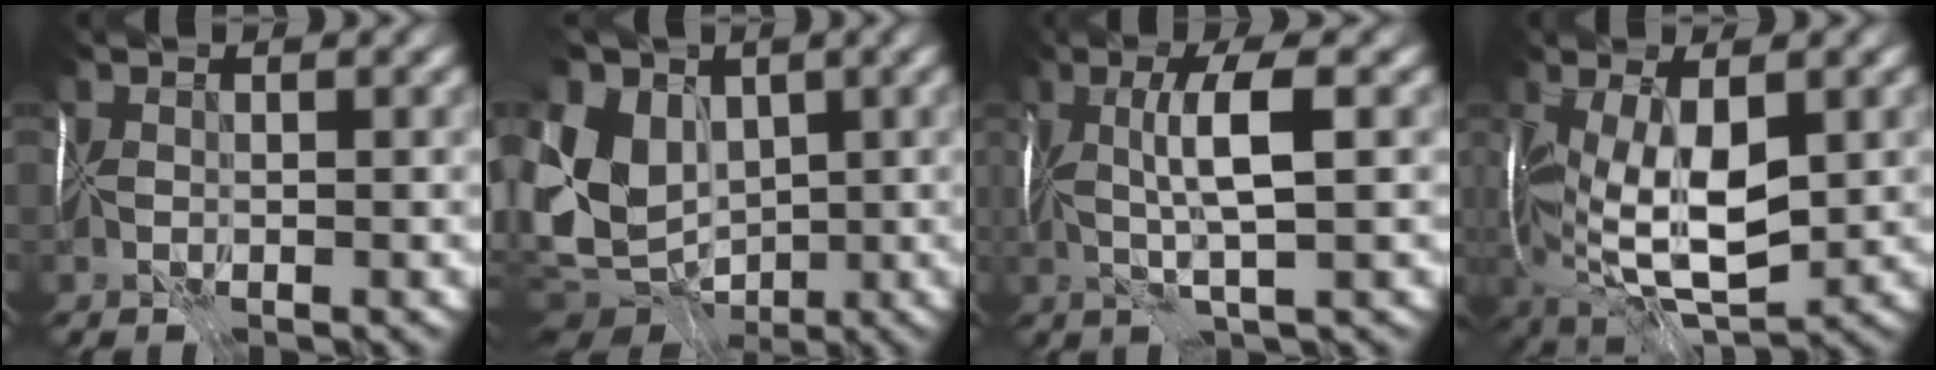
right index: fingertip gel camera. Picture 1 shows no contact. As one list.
[{"total": 11.4, "force": [-0.3, 9.1, 6.7], "torque": [-0.153, -0.015, 0.002]}, {"total": 3.8, "force": [0.2, -0.7, 3.7], "torque": [-0.059, -0.006, 0.008]}, {"total": 8.5, "force": [-0.3, 3.3, 7.9], "torque": [-0.144, -0.009, -0.010]}]